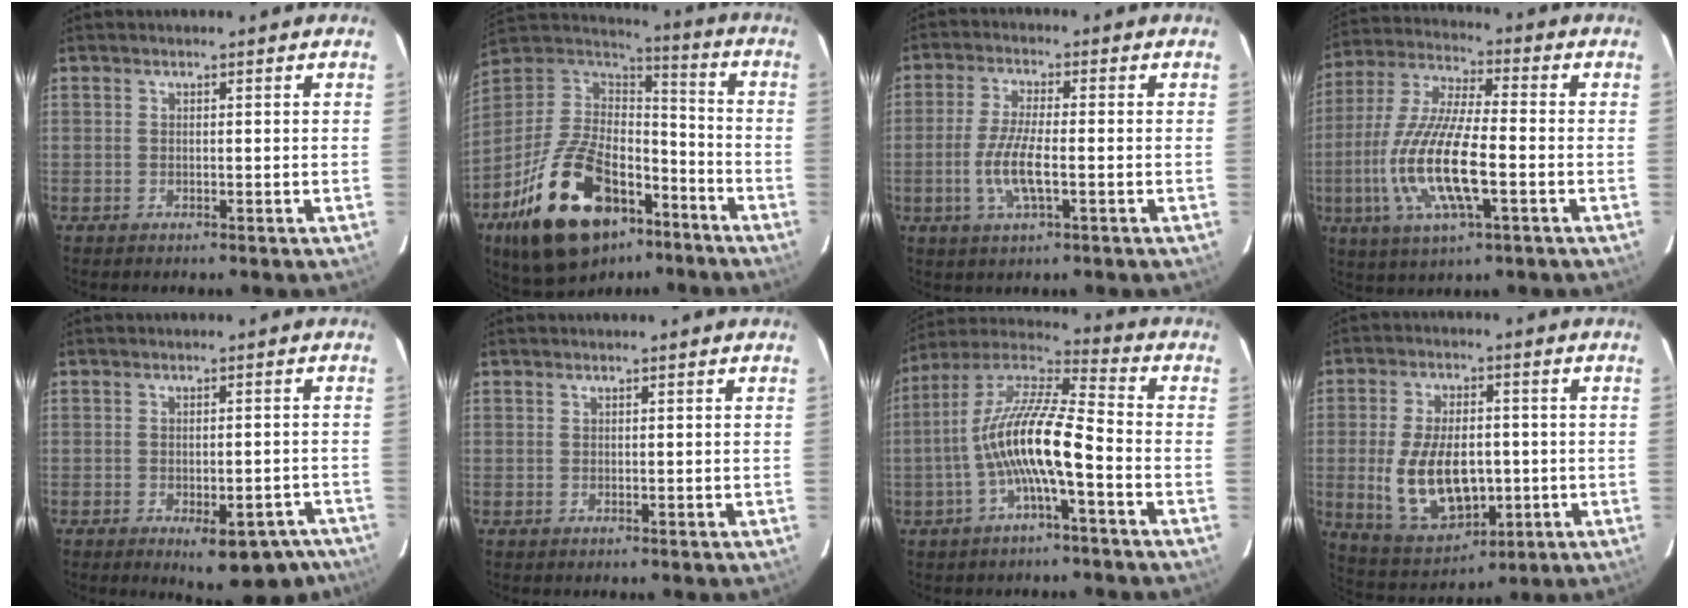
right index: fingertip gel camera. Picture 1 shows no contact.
{"total": 28.5, "force": [-15.9, 14.8, 18.4], "torque": [-0.368, 0.000, -0.252]}
{"total": 7.3, "force": [-1.9, 1.7, 6.9], "torque": [-0.143, -0.007, -0.037]}
{"total": 16.6, "force": [-4.3, 4.6, 15.4], "torque": [-0.321, -0.014, -0.082]}
{"total": 11.4, "force": [-8.4, 4.9, 6.1], "torque": [-0.075, 0.008, -0.088]}
{"total": 0.0}
{"total": 13.7, "force": [-3.9, 2.0, 13.0], "torque": [-0.250, 0.010, -0.079]}
{"total": 14.5, "force": [-1.8, 8.5, 11.6], "torque": [-0.239, -0.012, -0.011]}